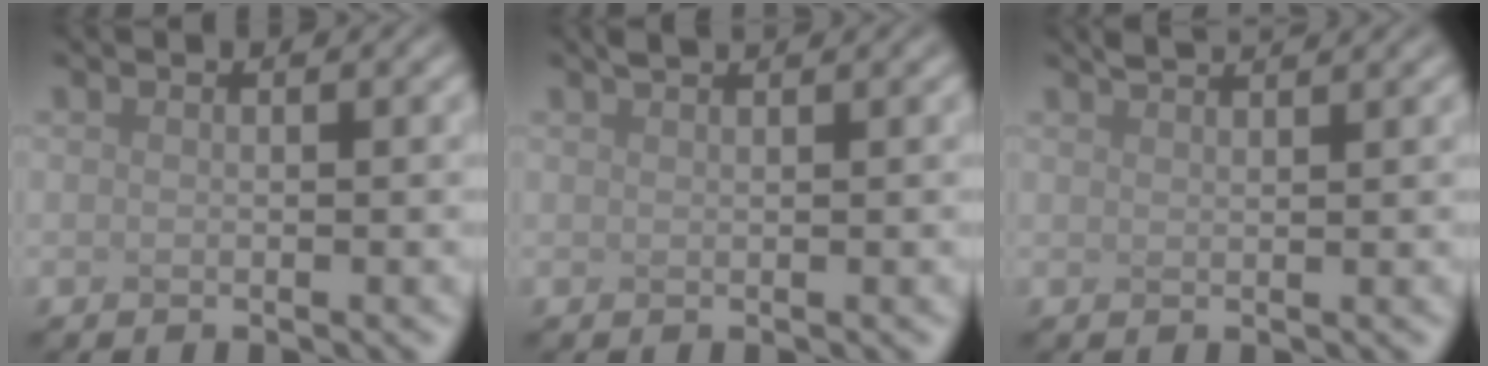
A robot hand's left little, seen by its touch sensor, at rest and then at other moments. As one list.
[{"total": 1.4, "force": [1.2, 0.2, 0.7], "torque": [-0.006, 0.006, 0.009]}, {"total": 2.6, "force": [2.3, 0.5, 1.2], "torque": [-0.003, 0.016, 0.014]}]